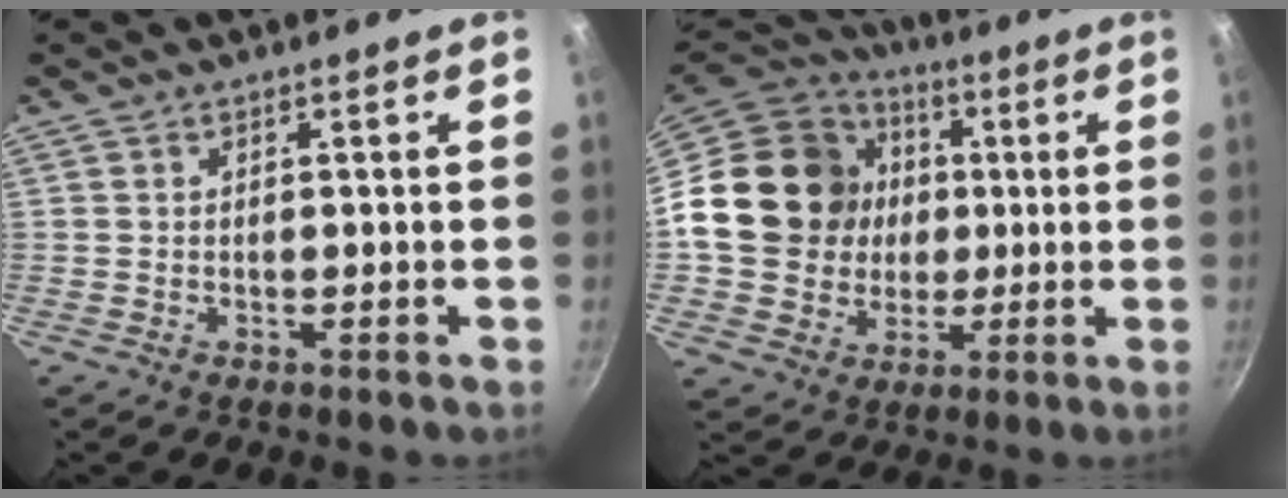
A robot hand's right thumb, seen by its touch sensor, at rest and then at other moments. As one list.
[{"total": 20.4, "force": [1.6, 17.9, 9.8], "torque": [-0.156, 0.021, 0.029]}]